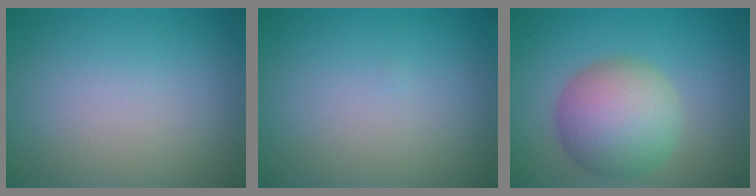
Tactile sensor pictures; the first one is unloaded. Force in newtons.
{"total": 0.0}
{"total": 7.2, "press": 7.2, "slide": 0.3}